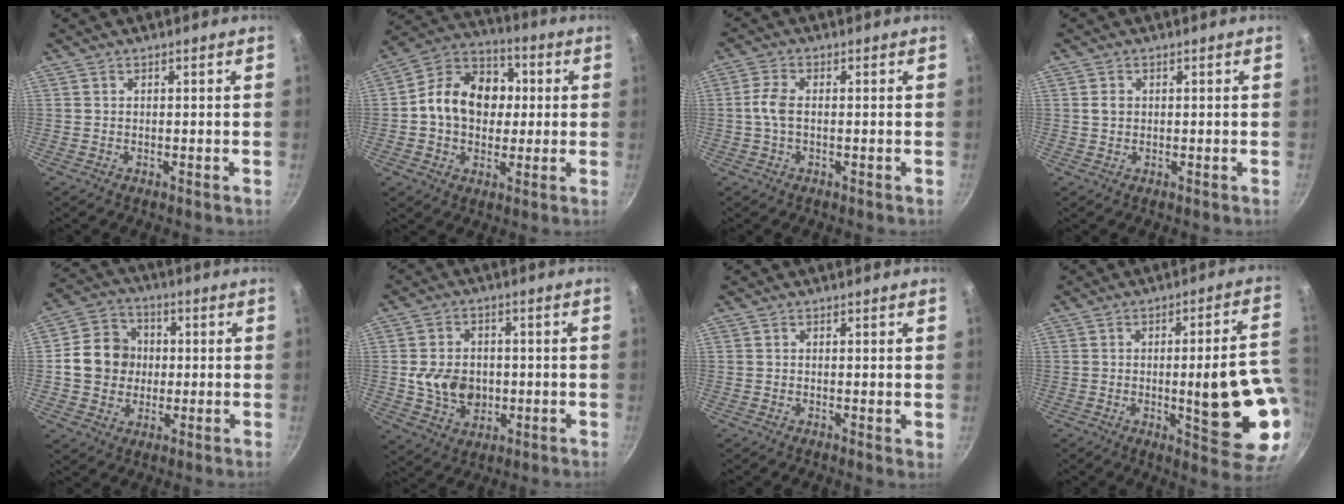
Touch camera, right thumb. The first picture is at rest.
{"total": 15.5, "force": [1.0, 12.3, 9.5], "torque": [-0.122, 0.026, -0.003]}
{"total": 3.9, "force": [-0.3, 2.1, 3.3], "torque": [-0.075, 0.013, -0.011]}
{"total": 1.7, "force": [0.2, 1.4, 0.9], "torque": [-0.012, 0.003, 0.003]}
{"total": 11.4, "force": [0.2, 10.1, 5.2], "torque": [-0.061, 0.019, -0.007]}
{"total": 9.7, "force": [-0.7, 7.7, 5.9], "torque": [-0.078, 0.005, -0.006]}
{"total": 1.0, "force": [0.1, 0.3, 0.9], "torque": [-0.013, -0.002, -0.001]}
{"total": 17.9, "force": [-2.9, 4.1, 17.2], "torque": [-0.199, 0.008, -0.032]}